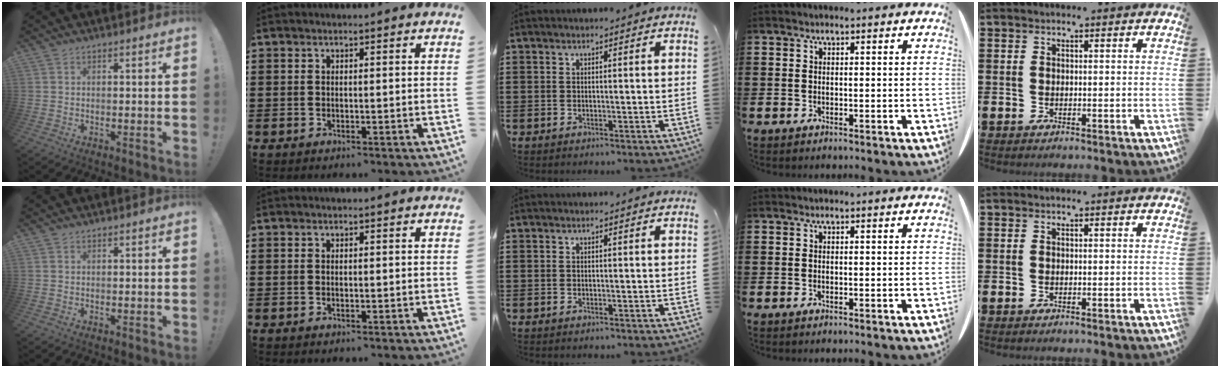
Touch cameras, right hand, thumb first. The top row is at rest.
{"thumb": {"total": 0.6, "force": [0.5, 0.2, -0.1], "torque": [0.007, -0.002, 0.009]}}